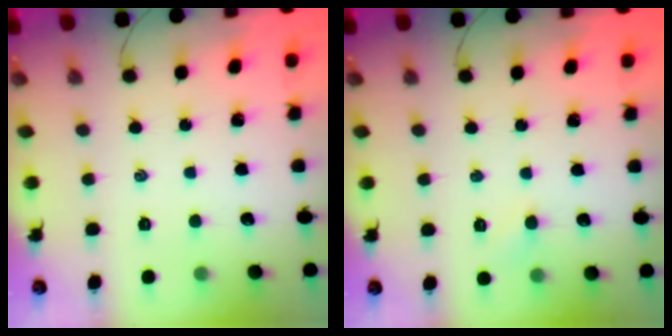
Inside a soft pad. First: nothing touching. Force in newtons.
{"total": 2.2, "press": 2.1, "slide": 0.6}